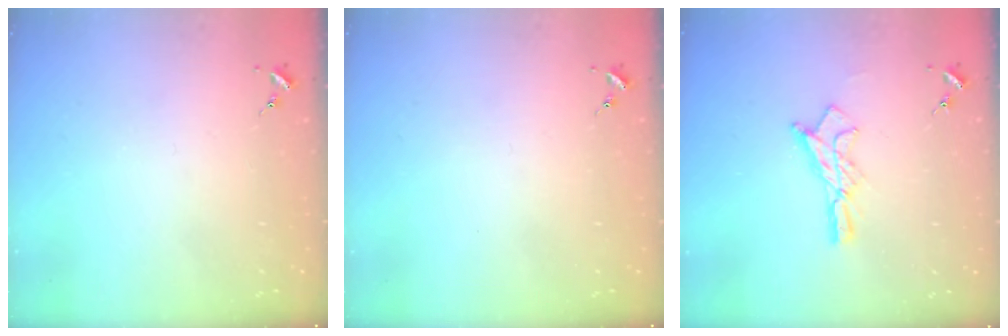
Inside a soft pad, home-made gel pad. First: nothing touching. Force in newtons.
{"total": 0.0}
{"total": 12.9, "press": 12.8, "slide": 1.0}